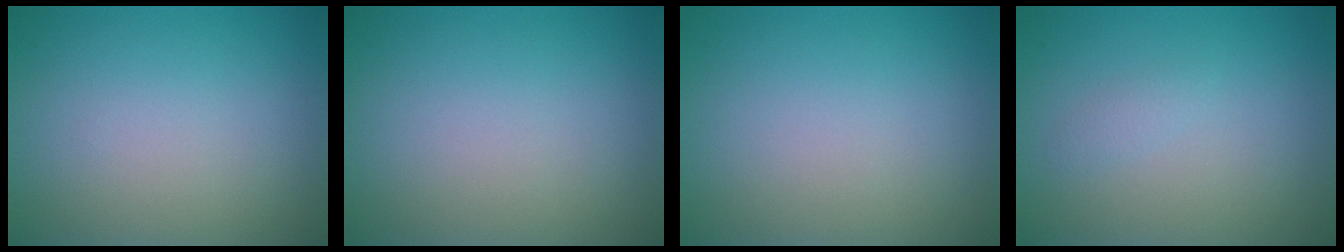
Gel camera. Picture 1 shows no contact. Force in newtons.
{"total": 0.0}
{"total": 0.0}
{"total": 0.7, "press": 0.7, "slide": 0.0}